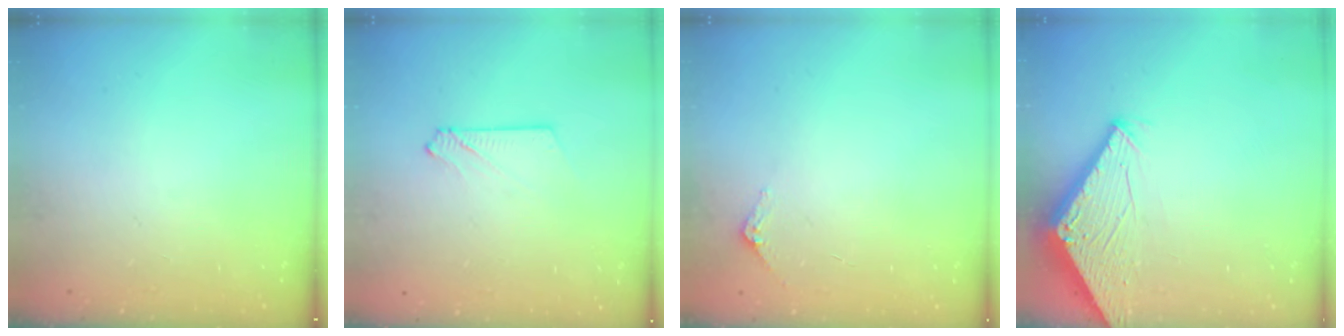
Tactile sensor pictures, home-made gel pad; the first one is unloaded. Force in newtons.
{"total": 3.0, "press": 3.0, "slide": 0.4}
{"total": 2.9, "press": 2.9, "slide": 0.2}
{"total": 2.8, "press": 2.8, "slide": 0.2}